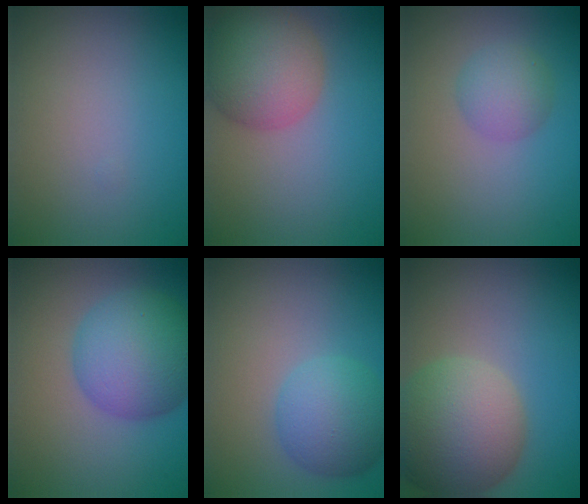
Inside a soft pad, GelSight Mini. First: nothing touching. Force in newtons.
{"total": 6.7, "press": 6.7, "slide": 0.5}
{"total": 2.7, "press": 2.7, "slide": 0.1}
{"total": 7.8, "press": 7.8, "slide": 0.1}
{"total": 5.2, "press": 5.2, "slide": 0.2}
{"total": 9.6, "press": 9.6, "slide": 0.6}